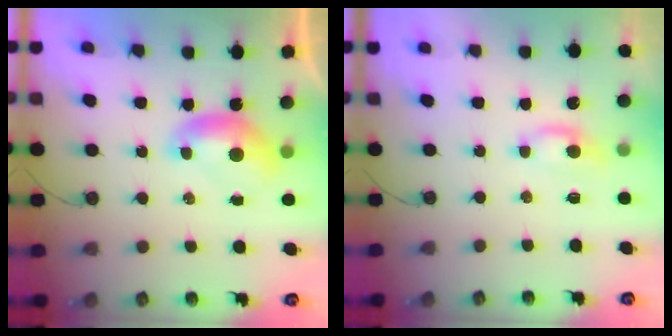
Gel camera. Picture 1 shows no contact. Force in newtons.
{"total": 0.9, "press": 0.7, "slide": 0.6}